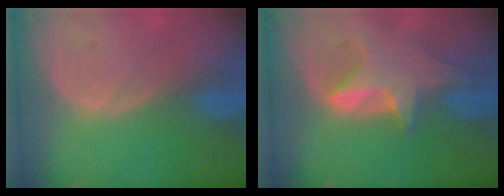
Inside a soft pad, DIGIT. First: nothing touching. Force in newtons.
{"total": 6.6, "press": 6.4, "slide": 1.2}